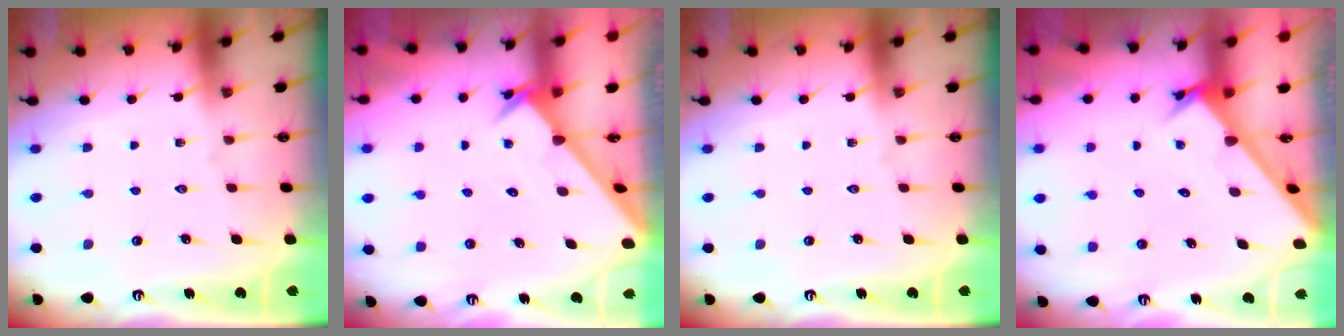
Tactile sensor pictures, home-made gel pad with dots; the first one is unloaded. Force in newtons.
{"total": 2.6, "press": 2.6, "slide": 0.2}
{"total": 0.0}
{"total": 2.6, "press": 2.6, "slide": 0.3}